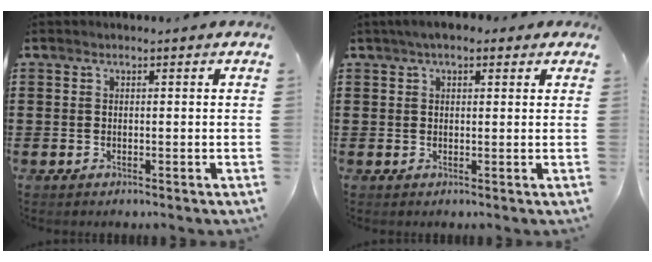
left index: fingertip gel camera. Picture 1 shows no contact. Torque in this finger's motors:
{"motor_torque": [2.14, 0.00, 0.62, 0.08]}